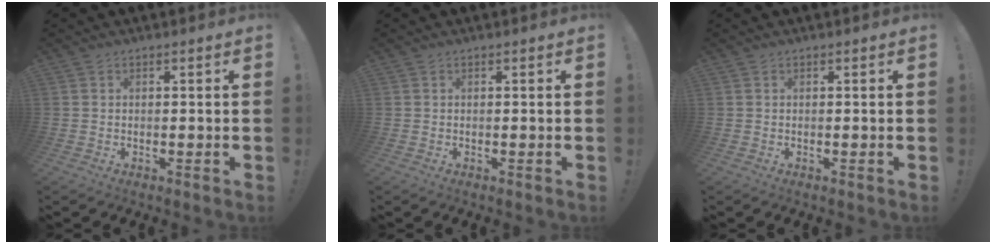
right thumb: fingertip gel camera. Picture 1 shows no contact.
{"total": 0.0}
{"total": 0.0}